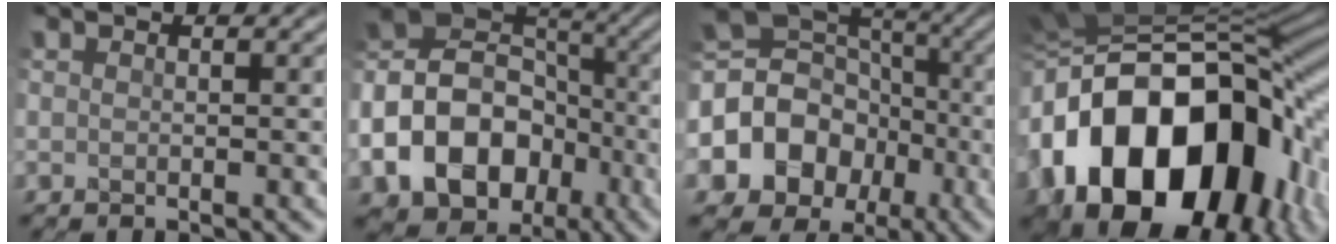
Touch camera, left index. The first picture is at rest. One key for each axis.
{"total": 15.3, "fx": -5.1, "fy": 12.2, "fz": 7.7, "tx": -0.162, "ty": -0.008, "tz": -0.101}
{"total": 12.2, "fx": -3.2, "fy": 10.6, "fz": 5.1, "tx": -0.120, "ty": -0.002, "tz": -0.074}
{"total": 19.2, "fx": -3.7, "fy": 13.6, "fz": 13.0, "tx": -0.259, "ty": -0.023, "tz": -0.044}